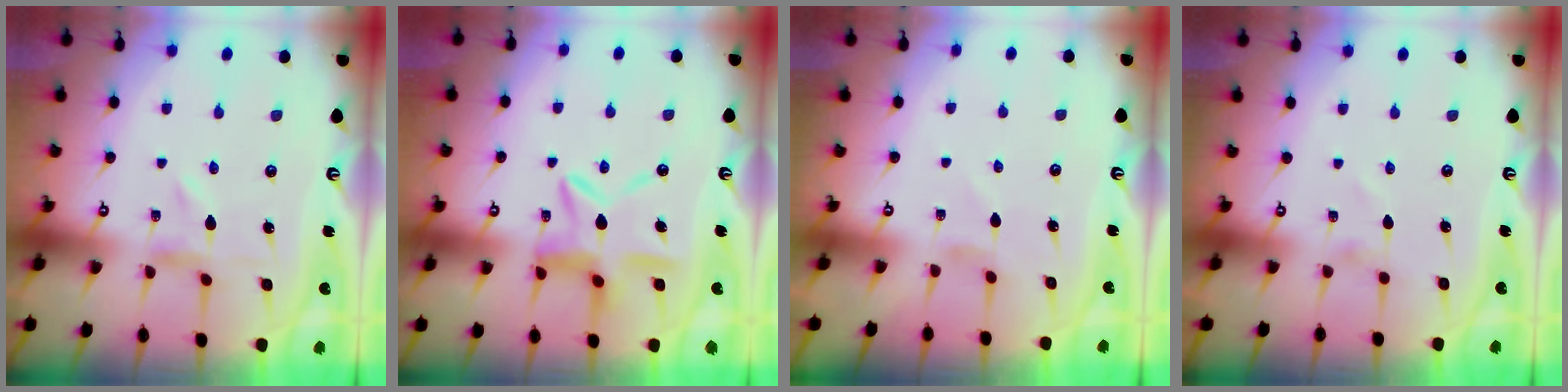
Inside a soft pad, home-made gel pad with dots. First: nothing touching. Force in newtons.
{"total": 12.7, "press": 12.7, "slide": 1.1}
{"total": 1.0, "press": 1.0, "slide": 0.3}
{"total": 0.5, "press": 0.5, "slide": 0.1}